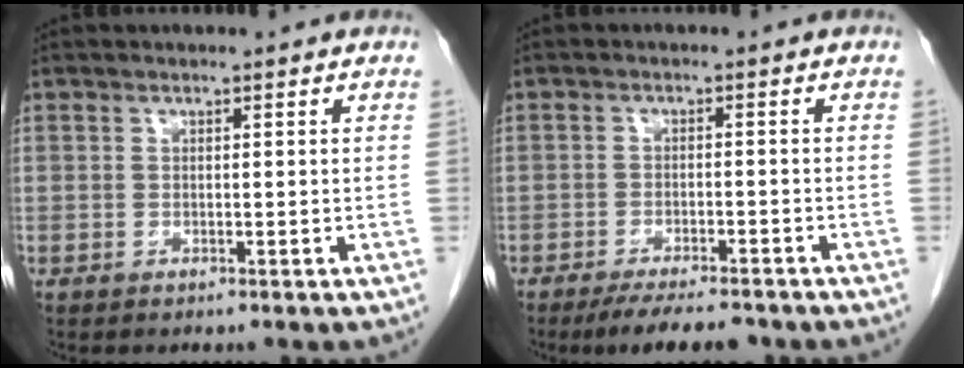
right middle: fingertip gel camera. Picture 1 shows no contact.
{"total": 7.6, "force": [-6.5, 1.4, 3.7], "torque": [-0.054, -0.013, -0.099]}